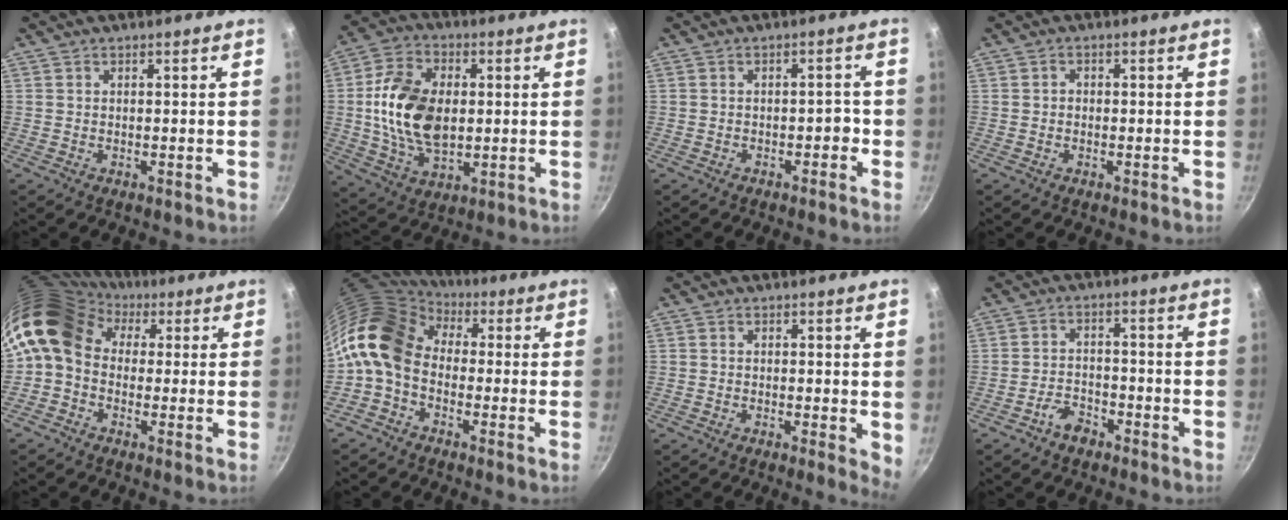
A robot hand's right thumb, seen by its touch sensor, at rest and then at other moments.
{"total": 16.1, "force": [0.8, 10.4, 12.3], "torque": [-0.210, 0.004, 0.013]}
{"total": 2.2, "force": [-1.2, 1.3, 1.3], "torque": [-0.002, 0.025, -0.013]}
{"total": 0.9, "force": [-0.4, 0.8, 0.4], "torque": [-0.005, 0.003, -0.008]}
{"total": 13.0, "force": [2.7, 10.2, 7.5], "torque": [-0.136, 0.027, 0.022]}
{"total": 13.7, "force": [1.1, 9.9, 9.4], "torque": [-0.167, 0.021, -0.005]}
{"total": 3.0, "force": [0.3, 1.2, 2.7], "torque": [-0.028, -0.006, 0.000]}
{"total": 4.1, "force": [-3.0, 2.2, 1.8], "torque": [-0.026, 0.031, -0.053]}